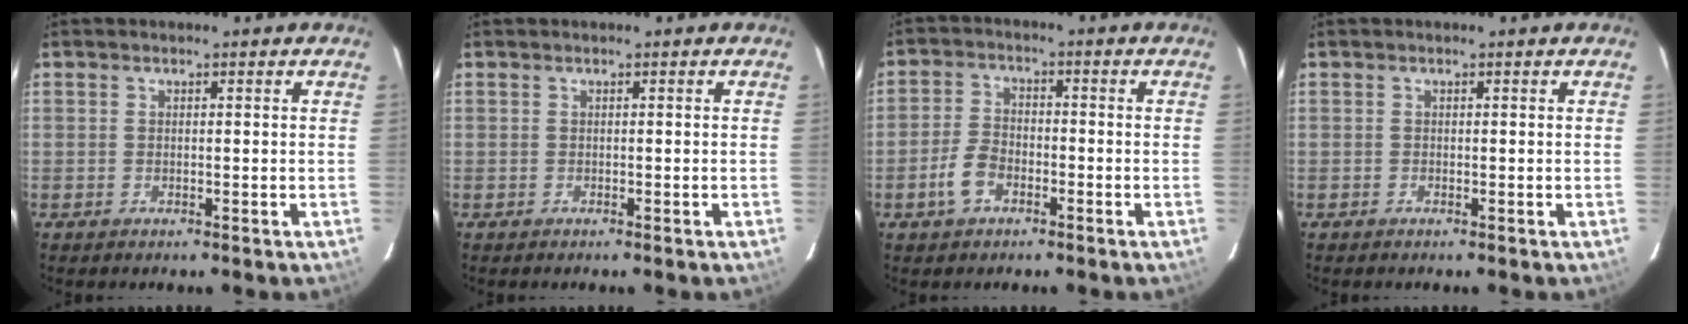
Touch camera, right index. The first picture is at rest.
{"total": 0.0}
{"total": 5.4, "force": [-2.7, 3.4, 3.2], "torque": [-0.075, 0.009, -0.050]}
{"total": 0.0}